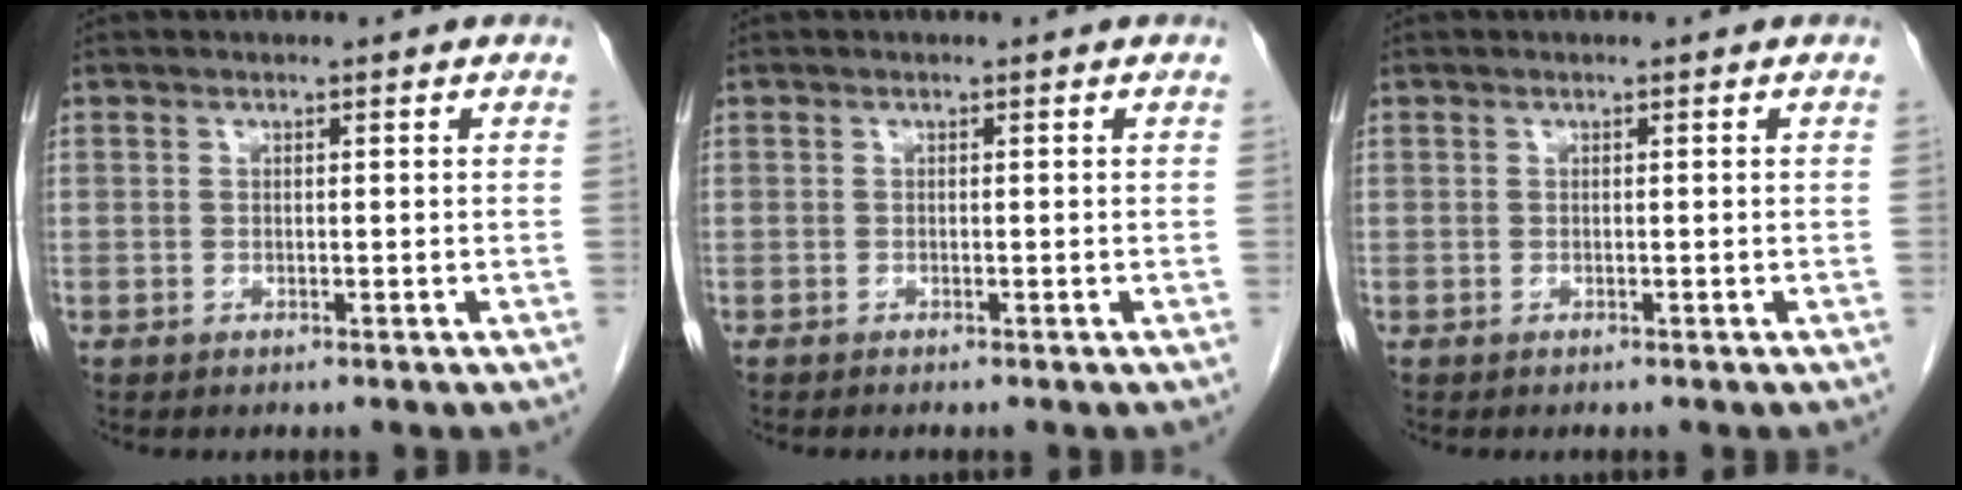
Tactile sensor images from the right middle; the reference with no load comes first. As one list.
[{"total": 0.0}, {"total": 0.0}]